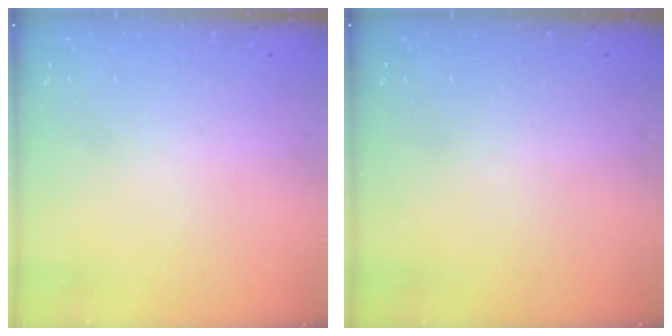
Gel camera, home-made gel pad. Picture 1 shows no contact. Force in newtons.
{"total": 0.0}